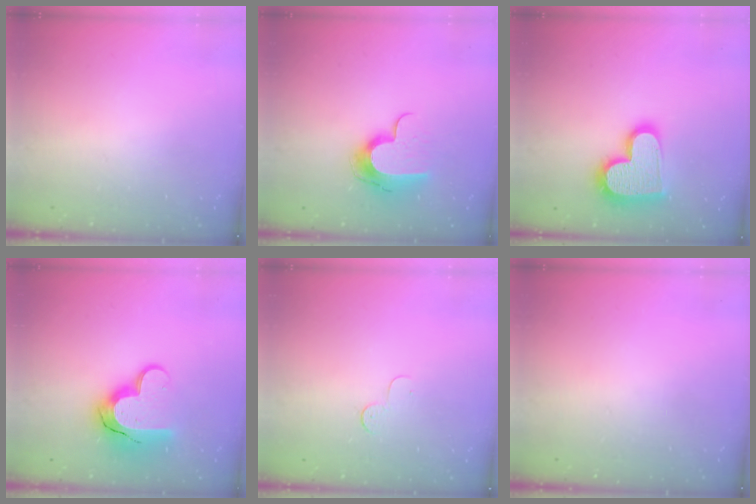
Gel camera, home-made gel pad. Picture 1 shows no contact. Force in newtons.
{"total": 11.2, "press": 11.1, "slide": 0.7}
{"total": 18.4, "press": 18.4, "slide": 1.0}
{"total": 14.2, "press": 14.1, "slide": 1.0}
{"total": 3.6, "press": 3.5, "slide": 0.3}
{"total": 0.0}